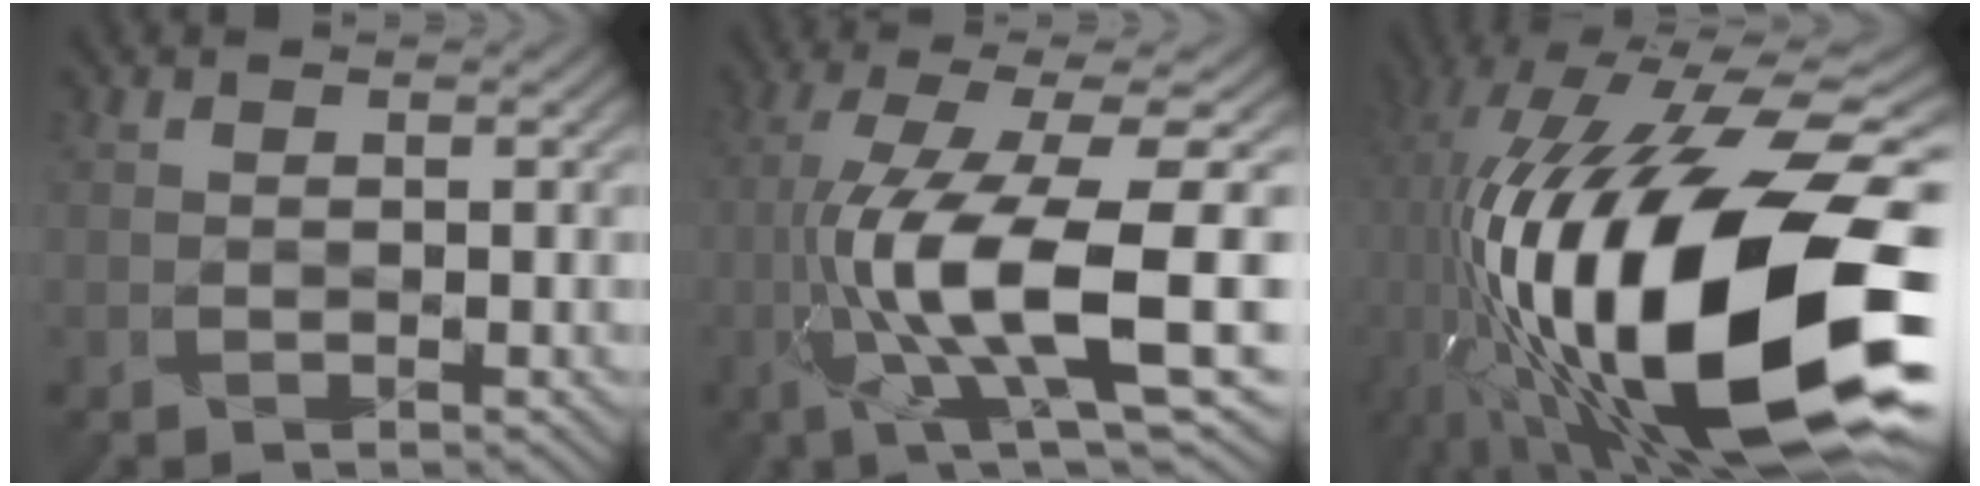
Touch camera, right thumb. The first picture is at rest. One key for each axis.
{"total": 13.7, "fx": -3.8, "fy": 3.0, "fz": 12.8, "tx": -0.221, "ty": 0.001, "tz": -0.053}
{"total": 21.5, "fx": -4.8, "fy": 8.6, "fz": 19.1, "tx": -0.367, "ty": -0.006, "tz": -0.093}